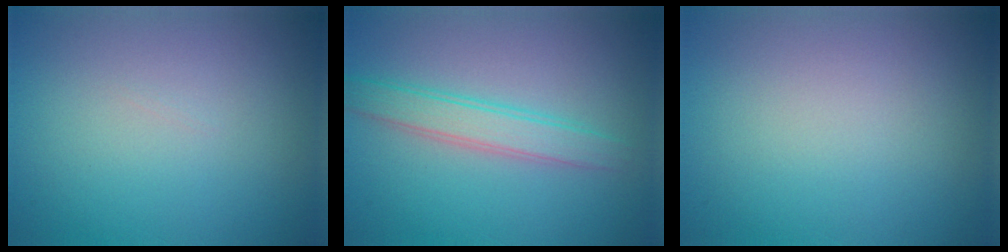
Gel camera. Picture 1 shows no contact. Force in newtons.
{"total": 3.0, "press": 3.0, "slide": 0.0}
{"total": 0.0}